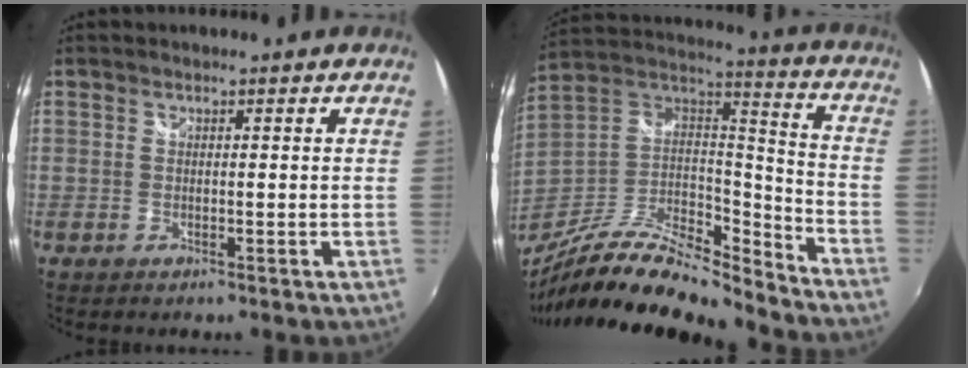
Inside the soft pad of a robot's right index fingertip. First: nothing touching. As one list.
[{"total": 23.7, "force": [-19.3, 6.3, 12.1], "torque": [-0.225, -0.014, -0.339]}]